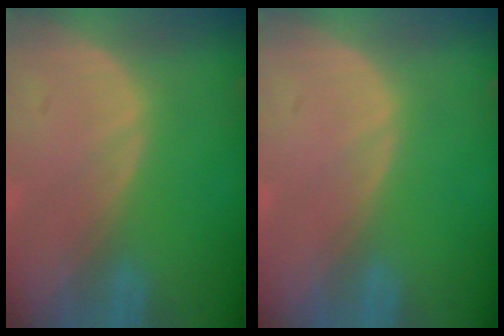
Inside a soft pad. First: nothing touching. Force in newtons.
{"total": 0.0}